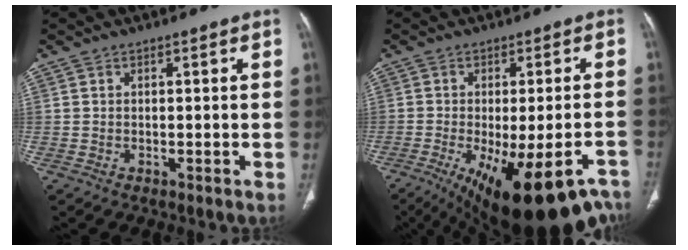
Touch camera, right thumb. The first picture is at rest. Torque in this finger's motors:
{"motor_torque": [2.24, 2.77, 0.38, -0.28, 0.22]}